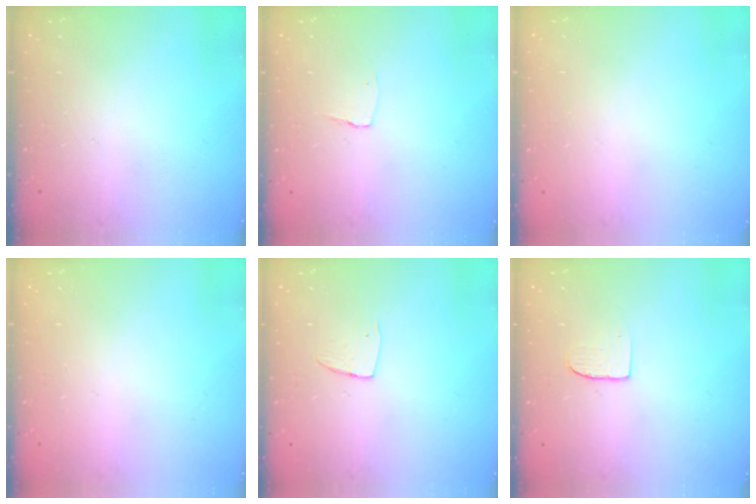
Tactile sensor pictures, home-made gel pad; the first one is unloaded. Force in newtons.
{"total": 2.9, "press": 2.9, "slide": 0.3}
{"total": 0.0}
{"total": 0.0}
{"total": 4.8, "press": 4.8, "slide": 0.4}
{"total": 5.1, "press": 5.1, "slide": 0.4}